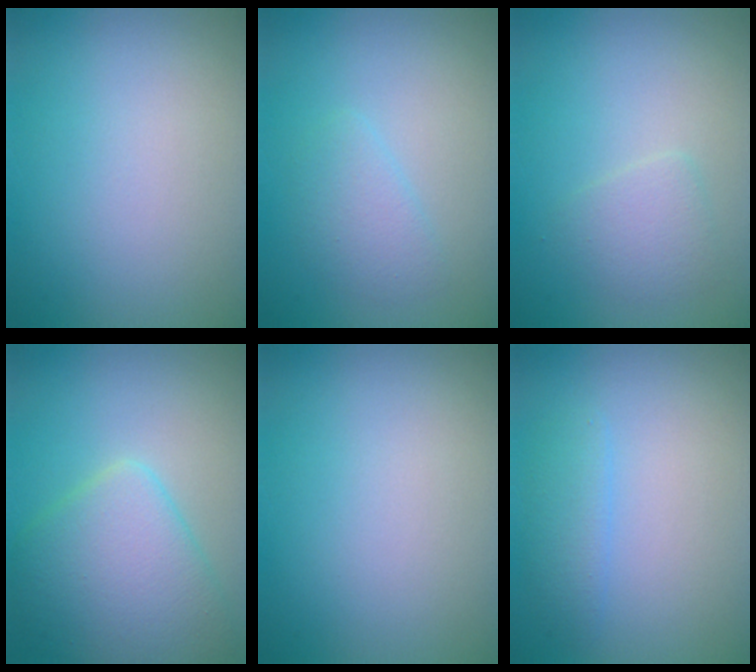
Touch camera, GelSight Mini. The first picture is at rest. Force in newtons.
{"total": 1.8, "press": 1.8, "slide": 0.1}
{"total": 1.8, "press": 1.8, "slide": 0.1}
{"total": 5.7, "press": 5.7, "slide": 0.2}
{"total": 0.0}
{"total": 1.6, "press": 1.6, "slide": 0.2}